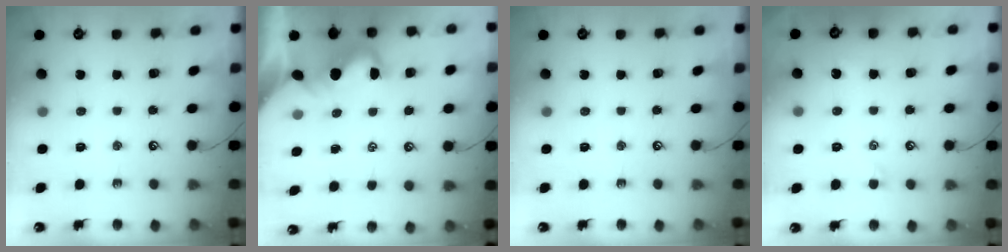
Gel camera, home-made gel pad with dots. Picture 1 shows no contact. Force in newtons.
{"total": 1.9, "press": 1.8, "slide": 0.4}
{"total": 0.0}
{"total": 0.7, "press": 0.5, "slide": 0.5}